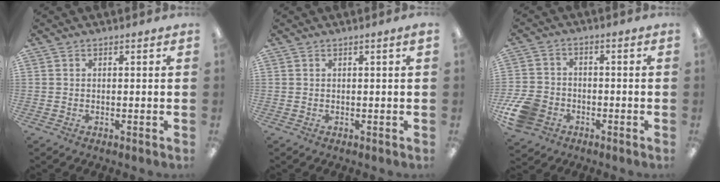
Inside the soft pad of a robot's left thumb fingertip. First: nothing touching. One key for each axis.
{"total": 0.7, "fx": 0.3, "fy": -0.2, "fz": 0.6, "tx": -0.011, "ty": -0.001, "tz": 0.005}
{"total": 9.8, "fx": -4.7, "fy": 7.3, "fz": 4.5, "tx": -0.099, "ty": 0.038, "tz": -0.083}